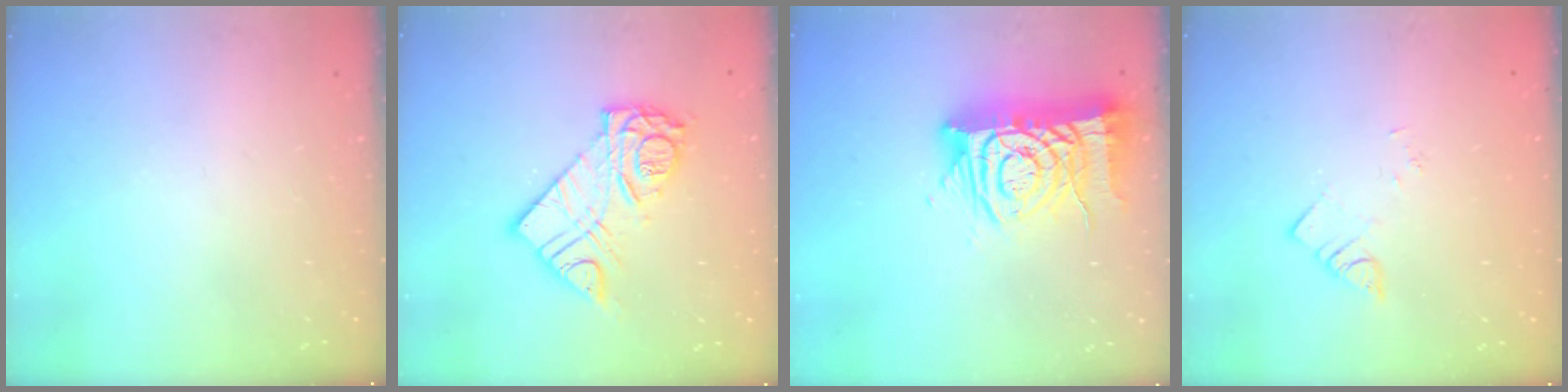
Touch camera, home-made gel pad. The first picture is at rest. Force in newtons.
{"total": 13.4, "press": 13.3, "slide": 1.3}
{"total": 17.8, "press": 17.7, "slide": 2.0}
{"total": 2.2, "press": 2.1, "slide": 0.4}